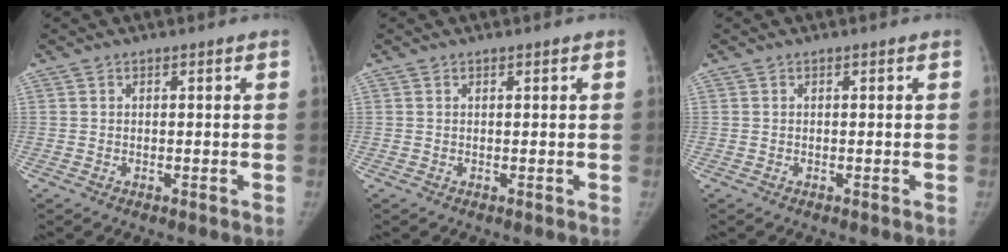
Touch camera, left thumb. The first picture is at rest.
{"total": 0.0}
{"total": 0.0}